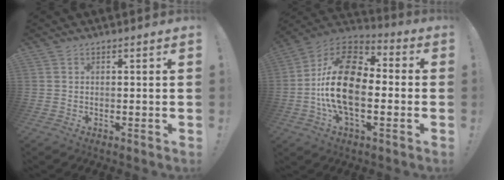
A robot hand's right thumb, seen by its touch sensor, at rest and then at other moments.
{"total": 21.4, "force": [-2.5, 12.3, 17.3], "torque": [-0.331, 0.025, -0.039]}